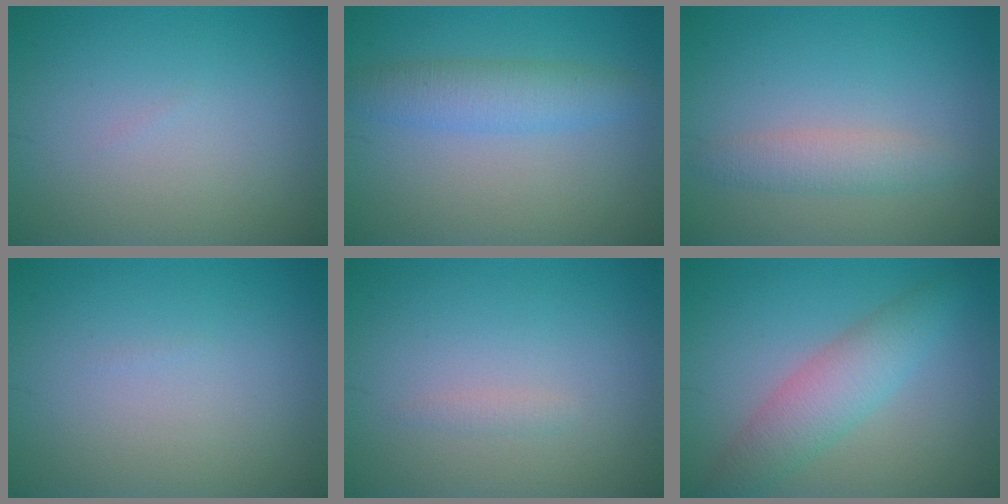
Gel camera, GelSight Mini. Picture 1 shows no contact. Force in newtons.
{"total": 3.3, "press": 3.3, "slide": 0.1}
{"total": 2.2, "press": 2.2, "slide": 0.1}
{"total": 0.0}
{"total": 0.7, "press": 0.7, "slide": 0.0}
{"total": 4.3, "press": 4.2, "slide": 0.1}